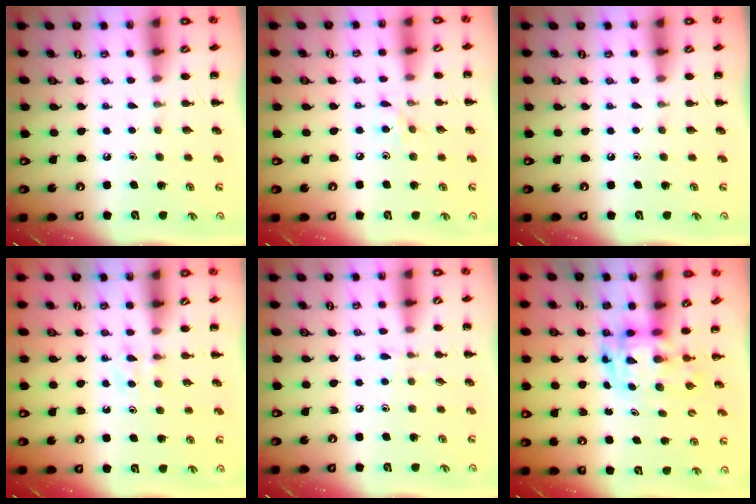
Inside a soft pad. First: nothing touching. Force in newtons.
{"total": 3.9, "press": 3.7, "slide": 1.3}
{"total": 0.0}
{"total": 3.7, "press": 3.6, "slide": 1.2}
{"total": 4.5, "press": 4.1, "slide": 1.8}
{"total": 3.0, "press": 3.0, "slide": 0.6}